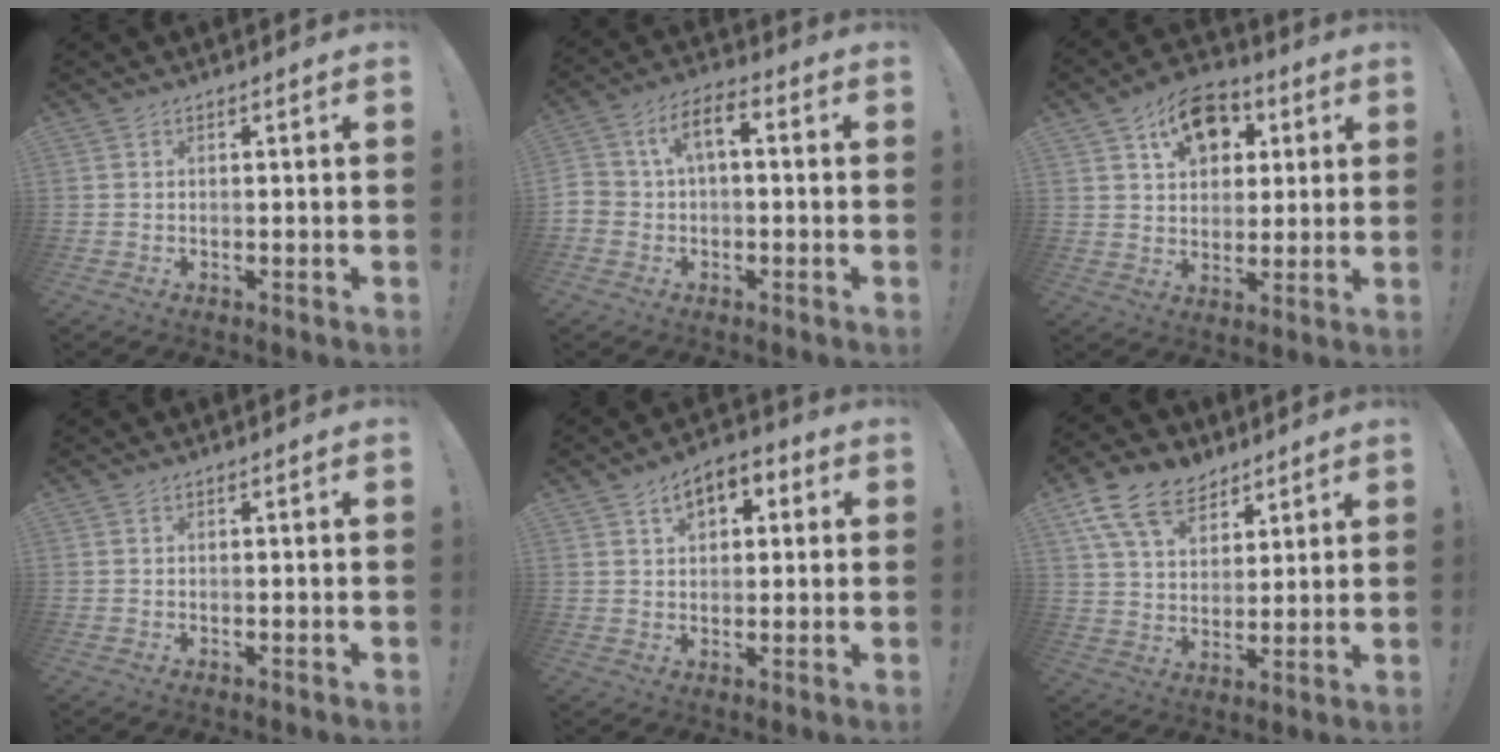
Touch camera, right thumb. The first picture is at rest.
{"total": 6.9, "force": [-0.3, 4.8, 4.9], "torque": [-0.103, 0.013, -0.003]}
{"total": 13.5, "force": [6.0, 9.9, 6.9], "torque": [-0.085, -0.022, 0.111]}
{"total": 0.0}
{"total": 7.4, "force": [3.2, 5.0, 4.4], "torque": [-0.061, -0.003, 0.057]}
{"total": 14.5, "force": [9.0, 9.2, 6.8], "torque": [-0.123, -0.044, 0.173]}